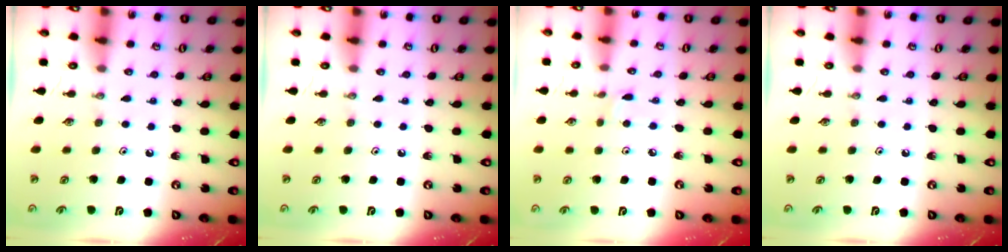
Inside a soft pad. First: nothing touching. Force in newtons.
{"total": 0.0}
{"total": 1.6, "press": 1.5, "slide": 0.2}
{"total": 0.0}